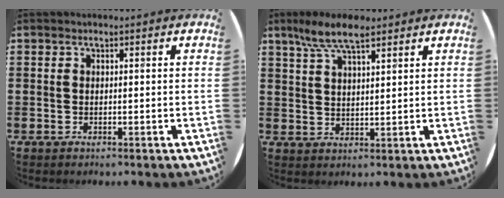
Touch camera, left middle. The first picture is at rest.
{"total": 7.0, "force": [5.1, 2.0, 4.3], "torque": [-0.097, -0.001, 0.093]}